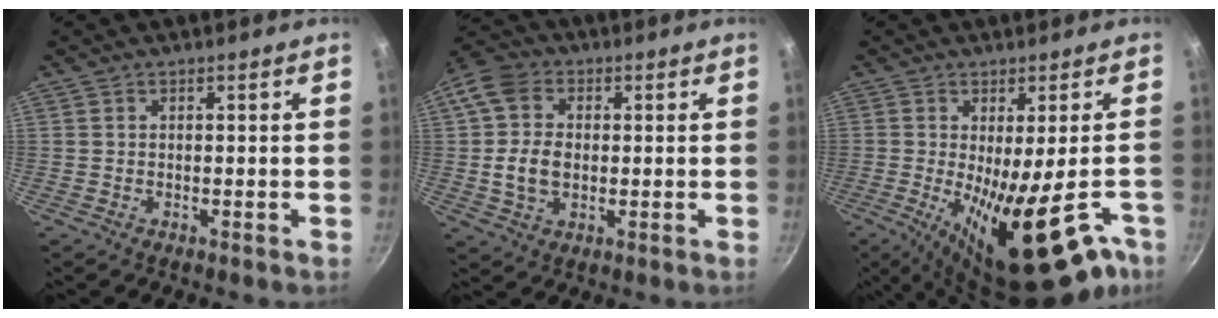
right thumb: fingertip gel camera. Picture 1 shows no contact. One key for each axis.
{"total": 11.0, "fx": 0.3, "fy": 8.3, "fz": 7.1, "tx": -0.125, "ty": 0.013, "tz": -0.004}
{"total": 21.8, "fx": -8.4, "fy": 7.4, "fz": 18.8, "tx": -0.250, "ty": -0.021, "tz": -0.101}